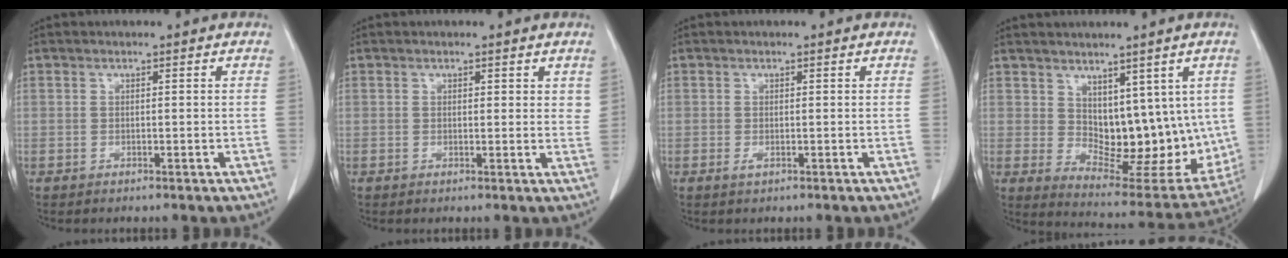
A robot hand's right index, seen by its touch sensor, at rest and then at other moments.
{"total": 1.9, "force": [1.1, 1.1, 1.0], "torque": [0.001, -0.005, 0.010]}
{"total": 0.6, "force": [-0.1, 0.3, 0.6], "torque": [-0.007, -0.001, 0.001]}
{"total": 12.9, "force": [3.1, 7.3, 10.2], "torque": [-0.122, -0.008, 0.073]}